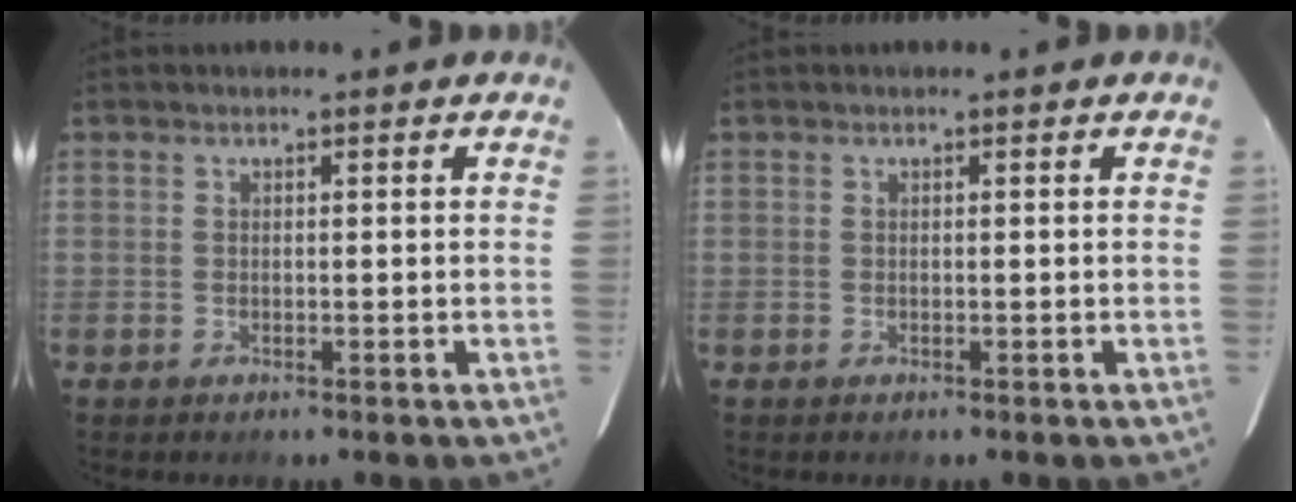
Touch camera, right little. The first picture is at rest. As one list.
[{"total": 0.0}]